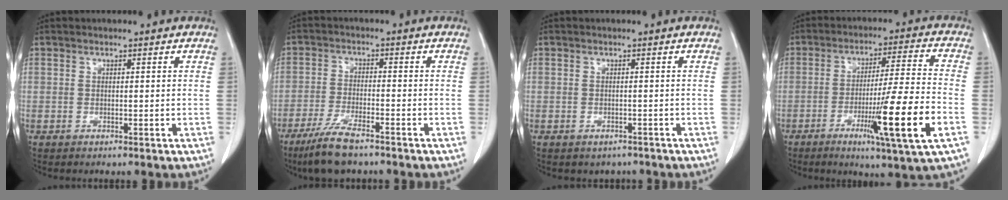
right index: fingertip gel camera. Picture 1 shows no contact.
{"total": 8.0, "force": [-6.0, 1.2, 5.2], "torque": [-0.102, -0.019, -0.103]}
{"total": 2.6, "force": [-2.2, 1.3, 0.3], "torque": [-0.007, 0.003, -0.025]}
{"total": 14.7, "force": [-5.4, -1.2, 13.7], "torque": [-0.234, -0.023, -0.090]}